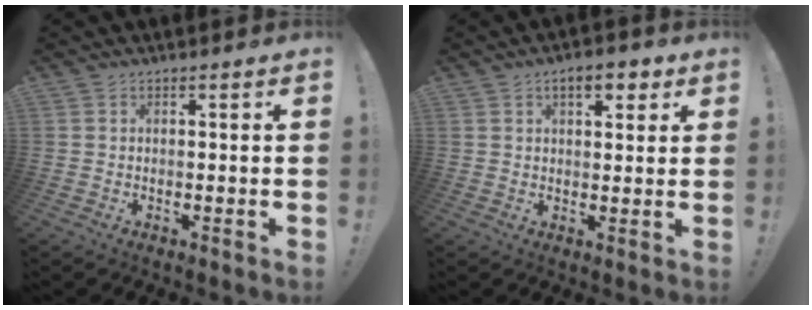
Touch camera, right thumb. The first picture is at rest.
{"total": 6.2, "force": [3.4, 2.8, 4.4], "torque": [-0.051, -0.008, 0.053]}